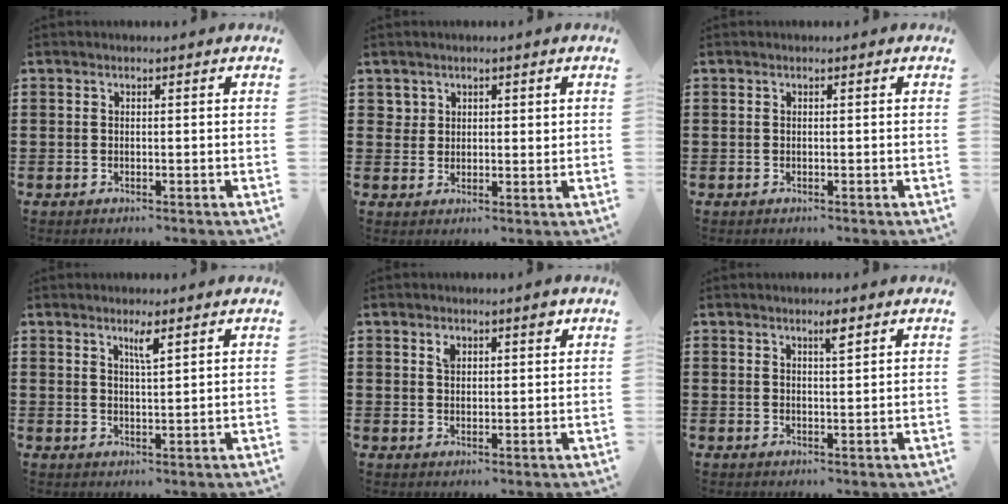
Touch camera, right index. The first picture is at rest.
{"total": 2.4, "force": [1.4, 1.8, 0.5], "torque": [-0.009, 0.005, 0.026]}
{"total": 0.0}
{"total": 2.6, "force": [1.7, 0.2, 2.0], "torque": [-0.034, -0.004, 0.026]}
{"total": 2.4, "force": [1.6, 1.2, 1.4], "torque": [-0.016, -0.004, 0.025]}
{"total": 2.3, "force": [1.6, 0.3, 1.7], "torque": [-0.027, -0.002, 0.025]}